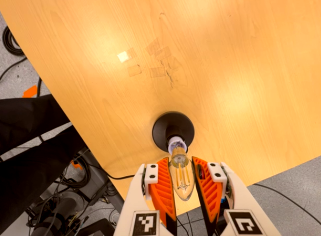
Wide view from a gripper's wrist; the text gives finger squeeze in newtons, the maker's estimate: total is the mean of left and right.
{"total": 12.4, "left": 12.3, "right": 12.5}